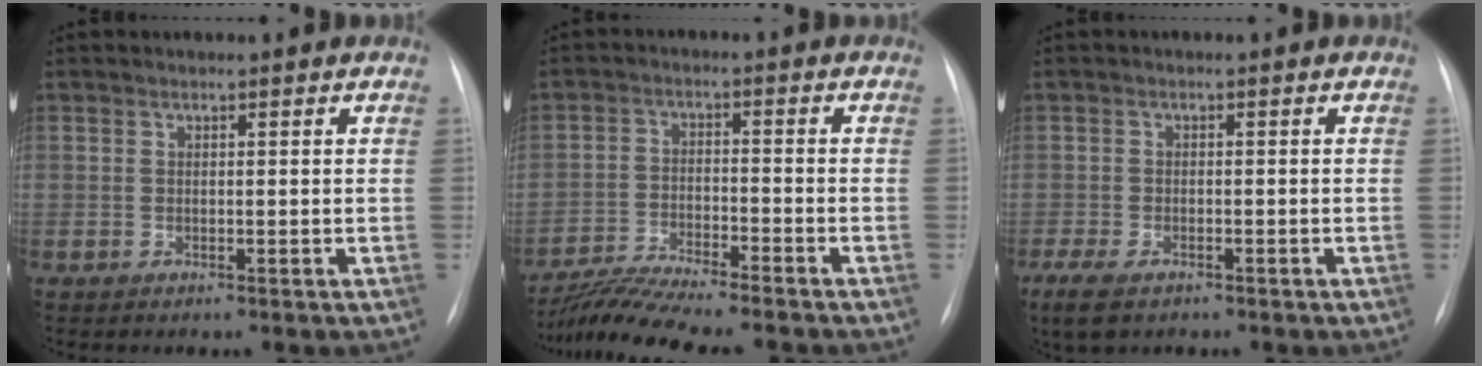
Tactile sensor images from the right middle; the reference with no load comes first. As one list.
[{"total": 10.4, "force": [-9.3, 0.0, 4.7], "torque": [-0.087, -0.015, -0.153]}, {"total": 6.5, "force": [-4.3, 3.0, 3.8], "torque": [-0.083, -0.017, -0.065]}]